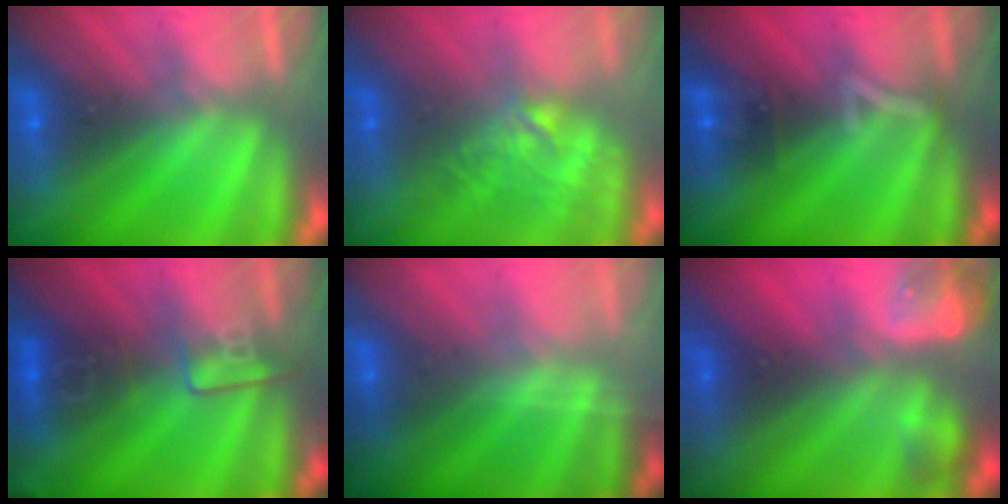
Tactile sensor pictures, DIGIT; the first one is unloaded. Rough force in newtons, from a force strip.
{"total": 2.7}
{"total": 3.4}
{"total": 2.4}
{"total": 1.7}
{"total": 8.7}